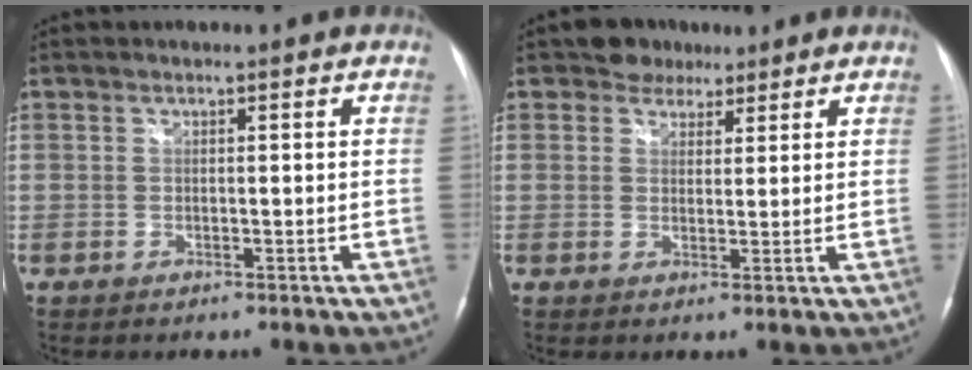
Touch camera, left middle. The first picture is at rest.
{"total": 3.8, "force": [2.8, 2.5, 0.2], "torque": [-0.001, 0.007, 0.039]}